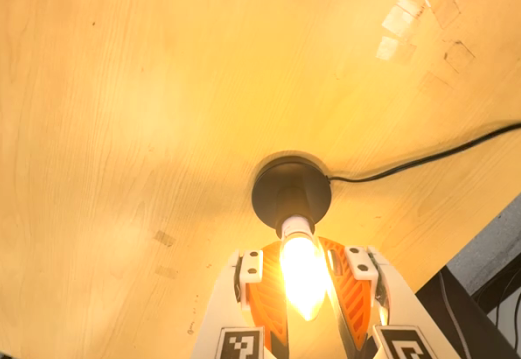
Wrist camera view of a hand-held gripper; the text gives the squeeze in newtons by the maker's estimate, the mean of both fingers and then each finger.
{"total": 14.2, "left": 13.0, "right": 15.3}